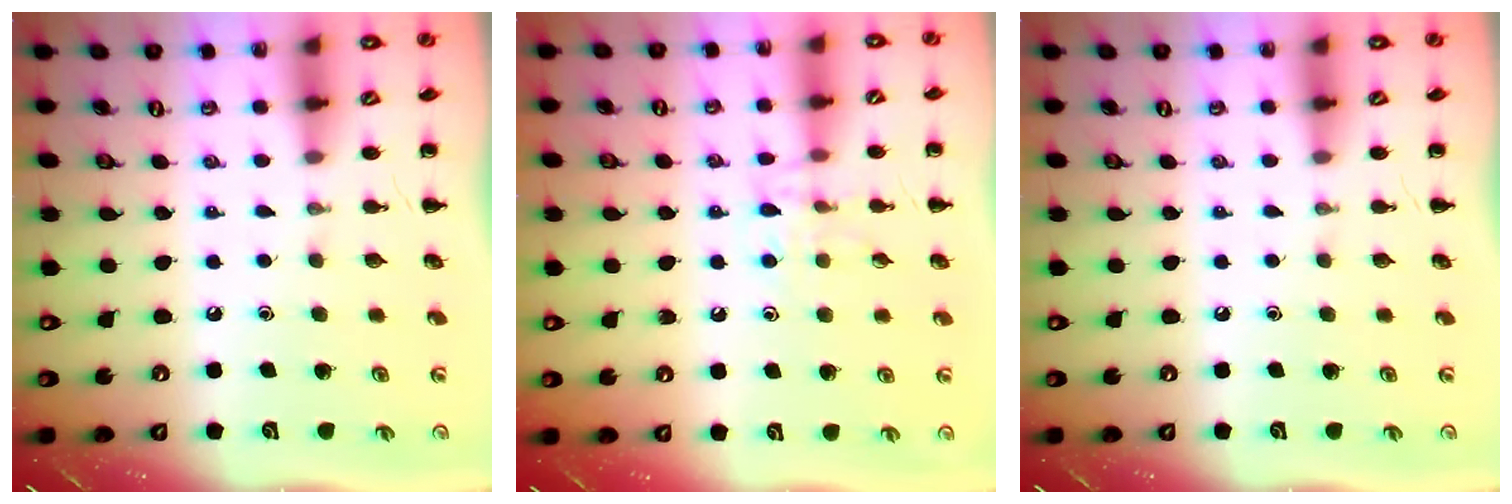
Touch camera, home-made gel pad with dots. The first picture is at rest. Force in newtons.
{"total": 8.9, "press": 8.7, "slide": 1.5}
{"total": 0.0}